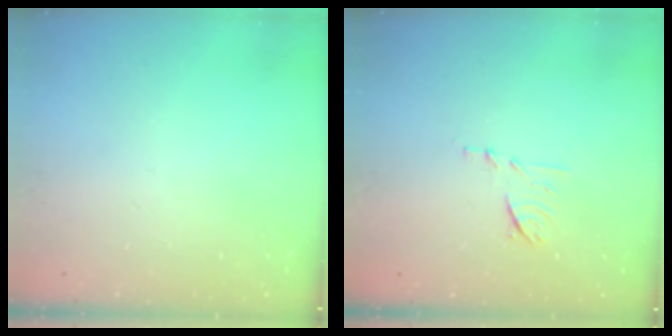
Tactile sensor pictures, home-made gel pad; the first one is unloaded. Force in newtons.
{"total": 6.9, "press": 6.8, "slide": 1.0}